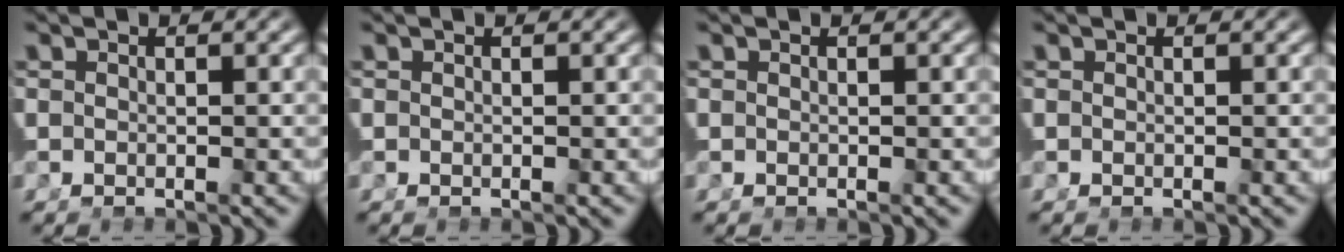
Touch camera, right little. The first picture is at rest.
{"total": 0.0}
{"total": 0.0}
{"total": 0.0}